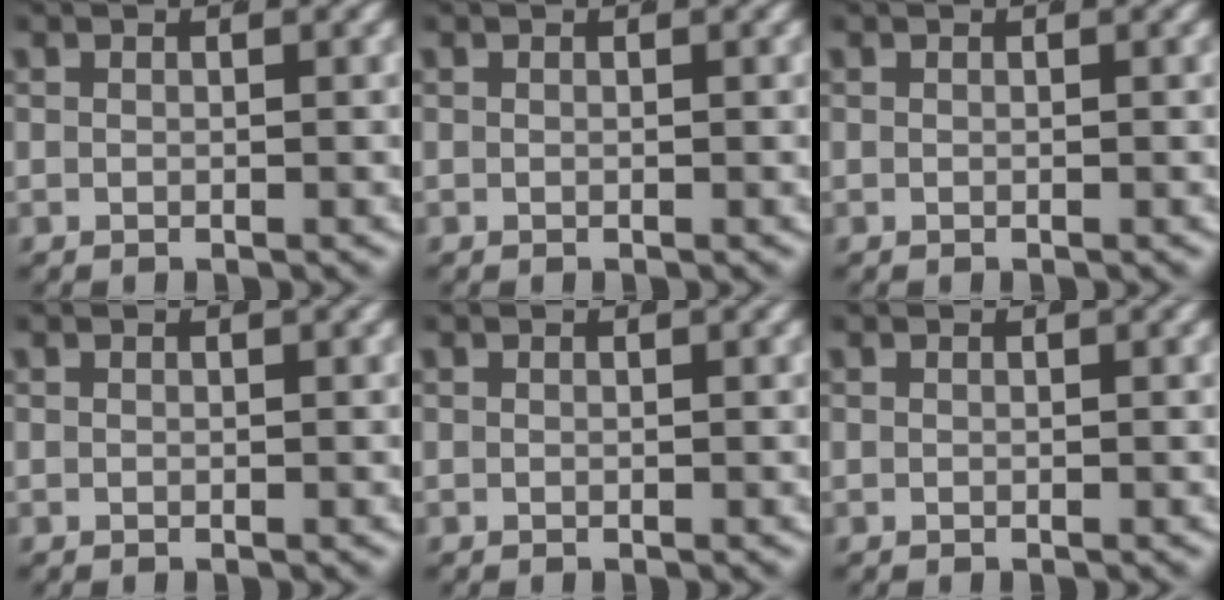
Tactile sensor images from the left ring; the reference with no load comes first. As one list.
[{"total": 0.0}, {"total": 0.0}, {"total": 0.0}, {"total": 0.0}, {"total": 0.0}]